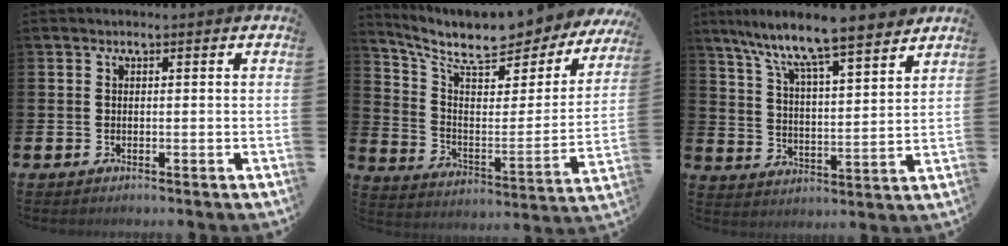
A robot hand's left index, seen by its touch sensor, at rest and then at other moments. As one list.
[{"total": 9.3, "force": [8.3, 2.2, 3.6], "torque": [-0.095, -0.071, 0.134]}, {"total": 9.4, "force": [8.5, 0.4, 3.9], "torque": [-0.107, -0.056, 0.145]}]